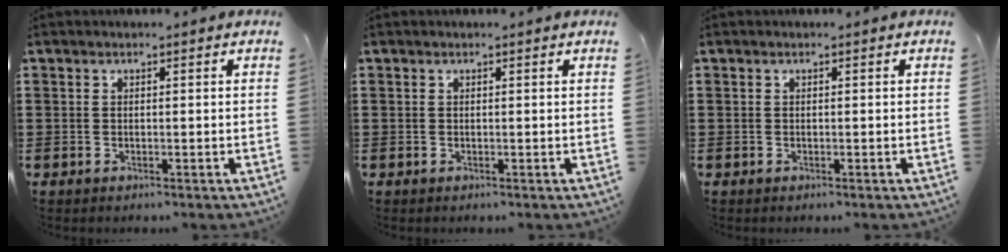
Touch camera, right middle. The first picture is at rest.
{"total": 0.0}
{"total": 0.0}